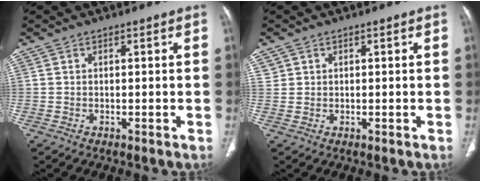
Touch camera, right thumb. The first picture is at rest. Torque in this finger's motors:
{"motor_torque": [-0.02, 0.05, 0.04, -0.17, -0.01]}